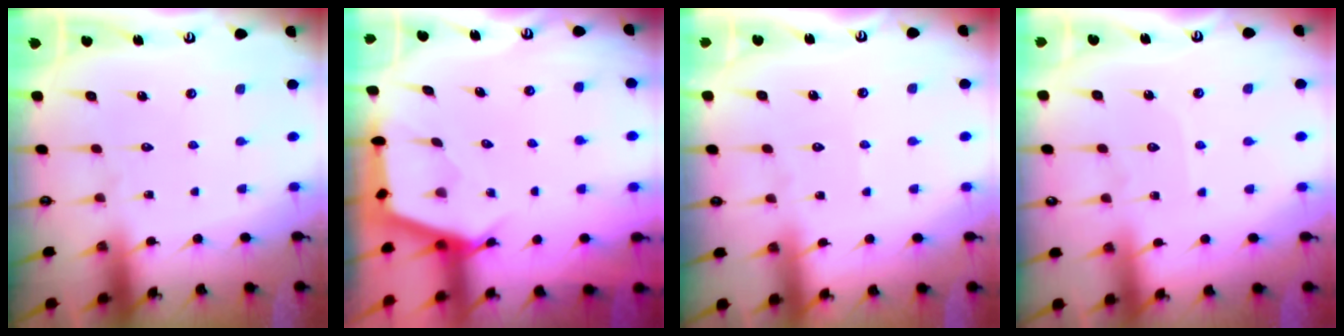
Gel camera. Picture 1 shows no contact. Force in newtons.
{"total": 2.6, "press": 2.6, "slide": 0.3}
{"total": 3.0, "press": 3.0, "slide": 0.2}
{"total": 2.5, "press": 2.5, "slide": 0.3}